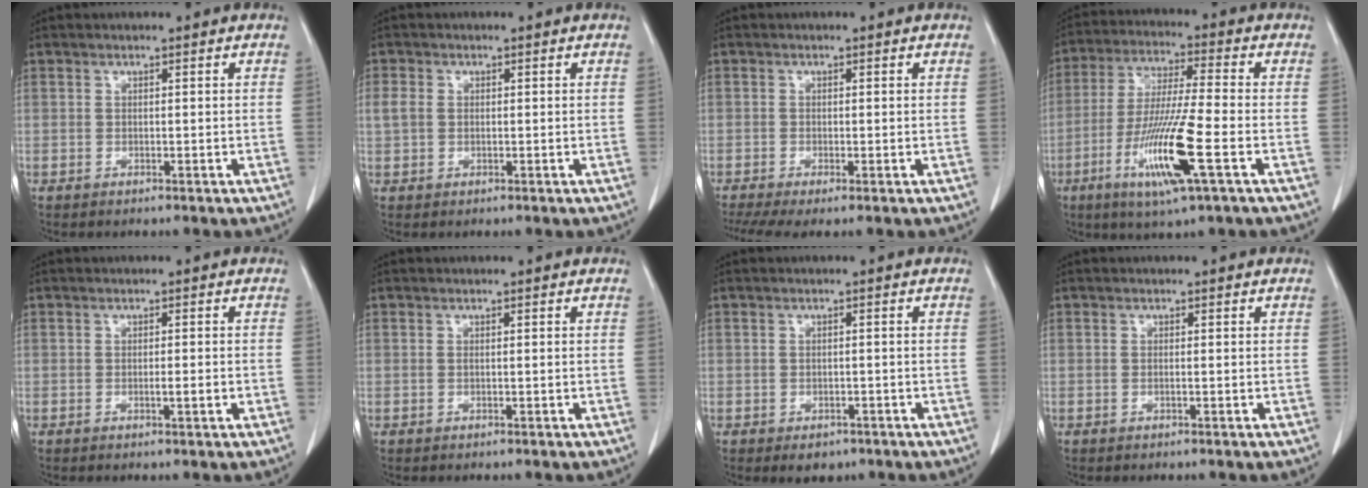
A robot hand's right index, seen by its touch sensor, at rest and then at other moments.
{"total": 2.1, "force": [0.3, 1.7, 1.3], "torque": [-0.039, 0.012, 0.007]}
{"total": 4.9, "force": [-3.2, 1.0, 3.6], "torque": [-0.067, -0.012, -0.059]}
{"total": 13.6, "force": [-4.9, 0.1, 12.6], "torque": [-0.254, -0.024, -0.094]}
{"total": 1.4, "force": [-0.4, 0.1, 1.4], "torque": [-0.023, -0.001, -0.004]}
{"total": 0.0}
{"total": 2.8, "force": [-1.8, 1.7, 1.2], "torque": [-0.008, 0.001, -0.015]}
{"total": 0.0}